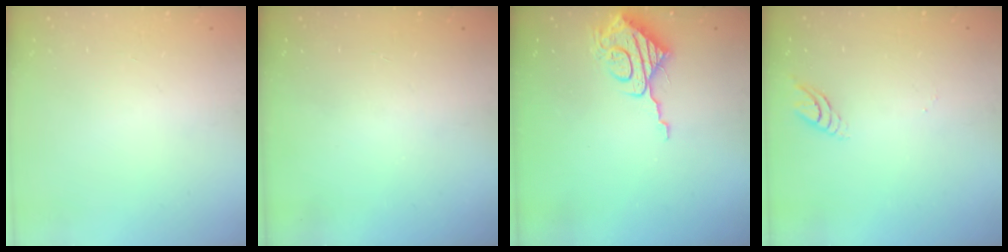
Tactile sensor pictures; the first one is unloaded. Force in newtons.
{"total": 0.0}
{"total": 10.1, "press": 10.1, "slide": 0.8}
{"total": 4.4, "press": 4.4, "slide": 0.1}